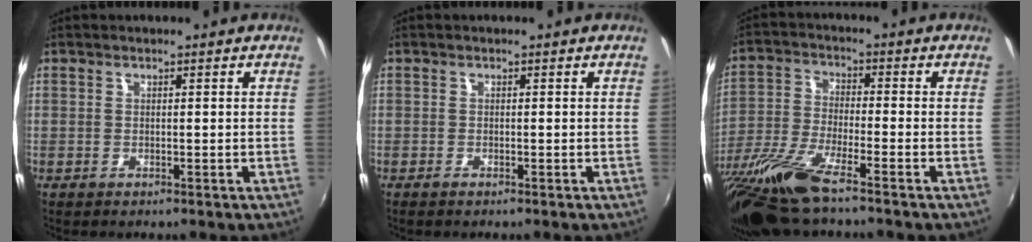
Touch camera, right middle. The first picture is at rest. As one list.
[{"total": 0.7, "force": [-0.7, 0.1, 0.3], "torque": [-0.006, -0.003, -0.014]}, {"total": 14.5, "force": [-11.1, 1.4, 9.2], "torque": [-0.202, -0.039, -0.215]}]